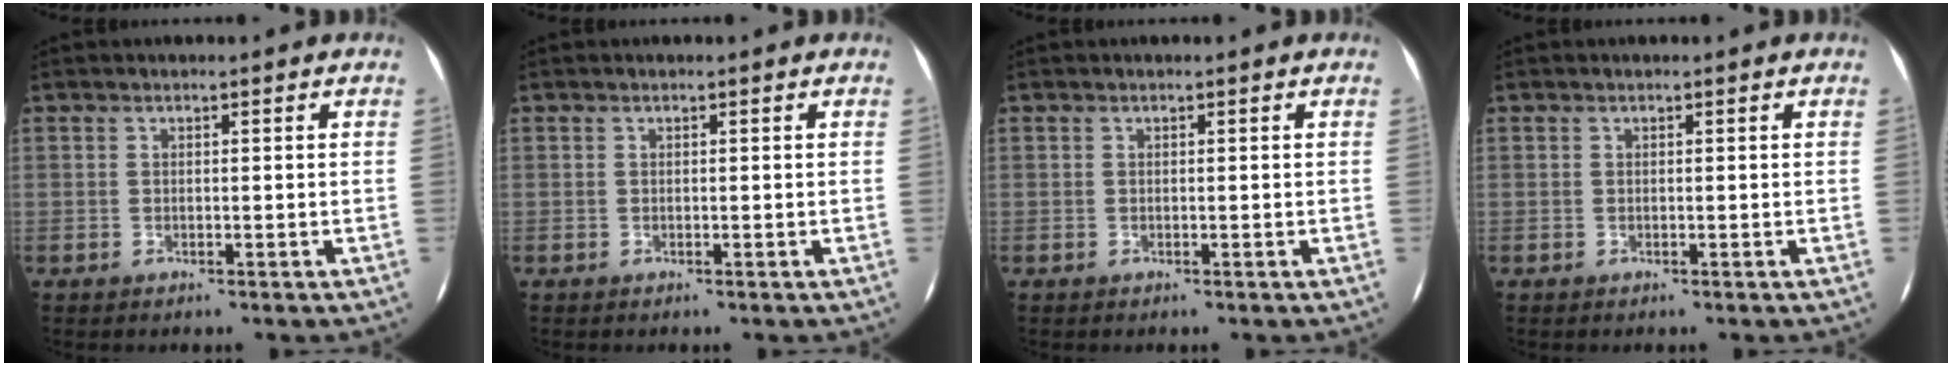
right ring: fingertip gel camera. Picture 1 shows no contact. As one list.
[{"total": 0.0}, {"total": 0.0}, {"total": 0.0}]